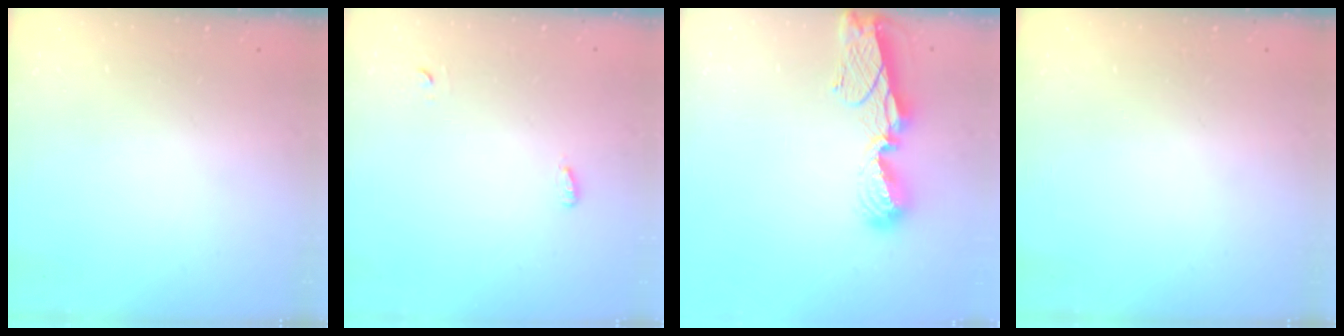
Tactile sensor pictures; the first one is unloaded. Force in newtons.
{"total": 2.8, "press": 2.7, "slide": 0.6}
{"total": 9.7, "press": 9.7, "slide": 0.9}
{"total": 0.0}